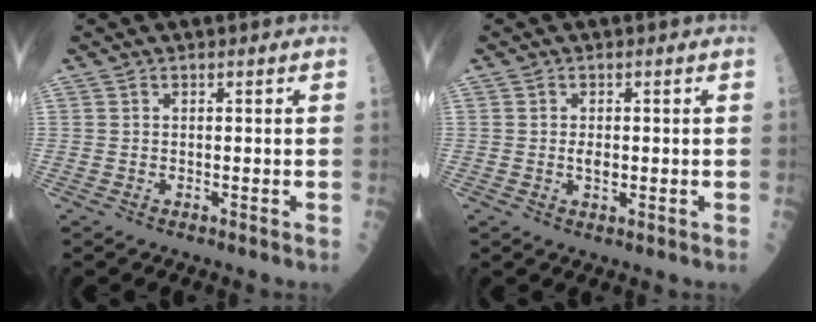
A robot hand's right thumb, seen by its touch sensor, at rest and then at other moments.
{"total": 2.2, "force": [-0.1, 1.2, 1.9], "torque": [-0.029, 0.000, -0.001]}